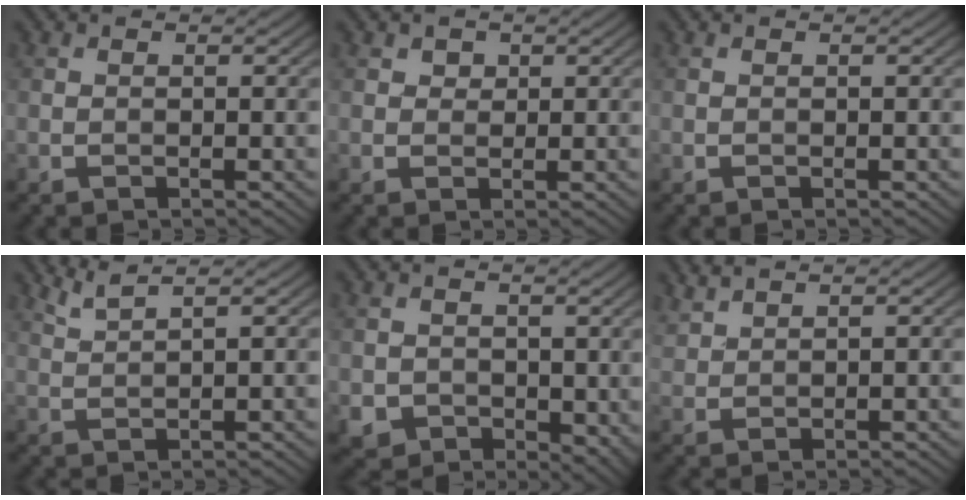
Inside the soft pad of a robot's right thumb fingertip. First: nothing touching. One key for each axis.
{"total": 1.5, "fx": 0.7, "fy": 1.3, "fz": 0.5, "tx": -0.009, "ty": -0.001, "tz": 0.011}
{"total": 0.0}
{"total": 3.0, "fx": 2.2, "fy": 0.5, "fz": 2.0, "tx": -0.038, "ty": 0.011, "tz": 0.051}
{"total": 5.2, "fx": 0.0, "fy": 4.6, "fz": 2.4, "tx": -0.066, "ty": -0.035, "tz": 0.009}
{"total": 2.4, "fx": 2.1, "fy": 0.6, "fz": 0.8, "tx": -0.022, "ty": 0.007, "tz": 0.053}